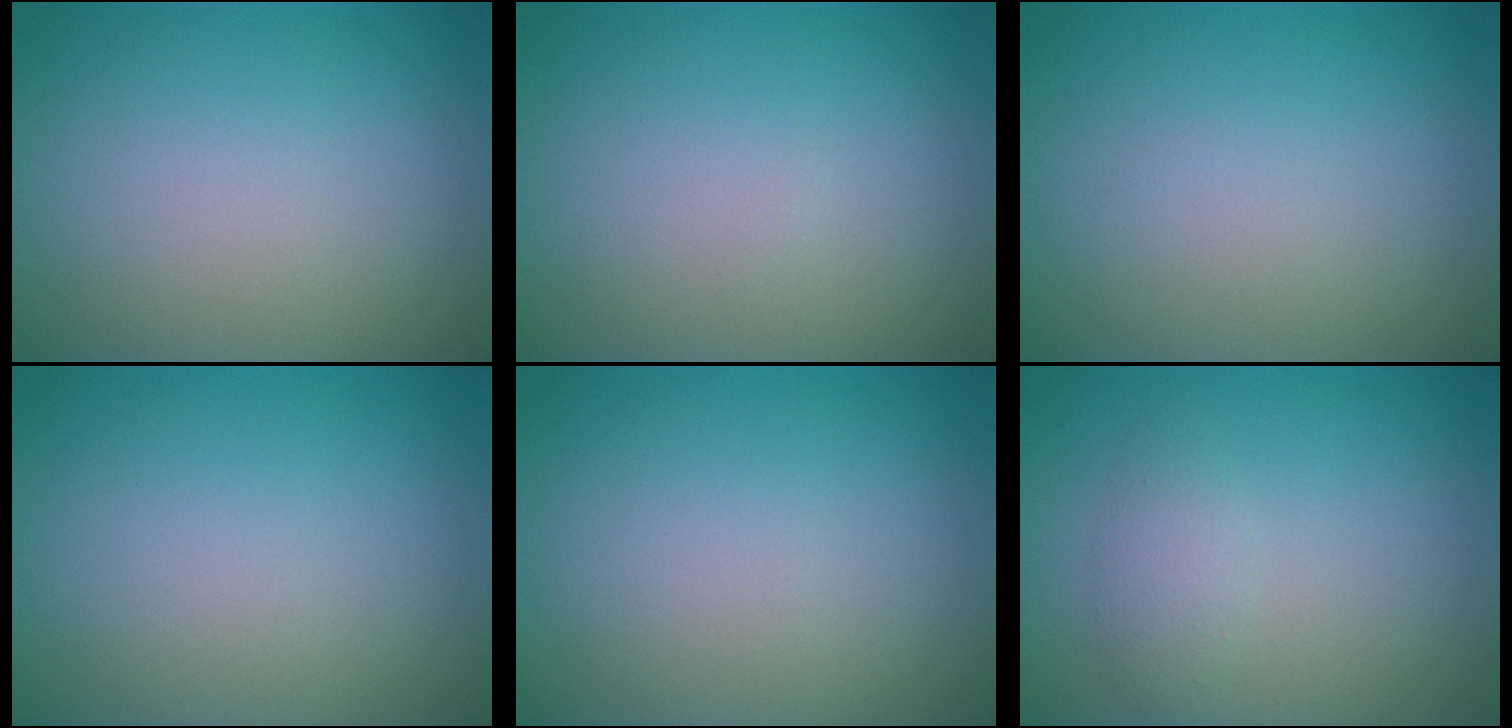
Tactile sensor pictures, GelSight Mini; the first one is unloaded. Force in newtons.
{"total": 0.0}
{"total": 0.0}
{"total": 0.0}
{"total": 0.0}
{"total": 1.8, "press": 1.8, "slide": 0.2}